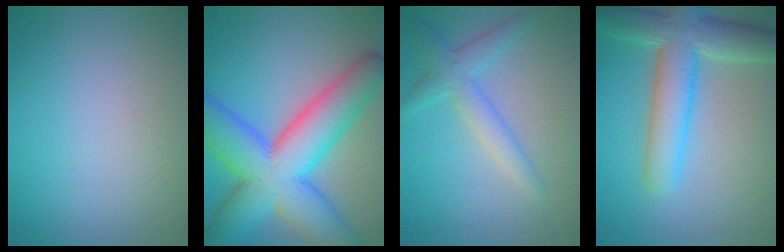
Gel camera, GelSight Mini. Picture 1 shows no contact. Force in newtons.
{"total": 12.1, "press": 12.1, "slide": 0.5}
{"total": 2.9, "press": 2.9, "slide": 0.1}
{"total": 7.5, "press": 7.5, "slide": 0.6}